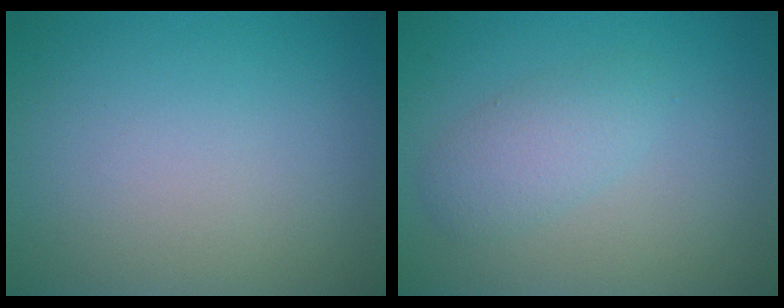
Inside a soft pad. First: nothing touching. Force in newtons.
{"total": 2.5, "press": 2.5, "slide": 0.1}